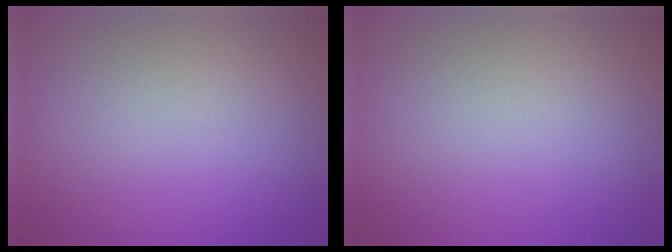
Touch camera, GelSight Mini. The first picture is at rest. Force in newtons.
{"total": 0.0}